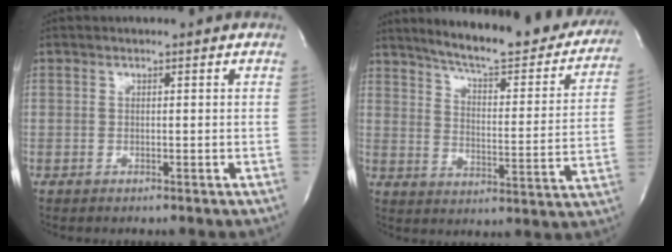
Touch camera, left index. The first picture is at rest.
{"total": 25.5, "force": [22.0, 4.4, 12.0], "torque": [-0.165, -0.061, 0.274]}